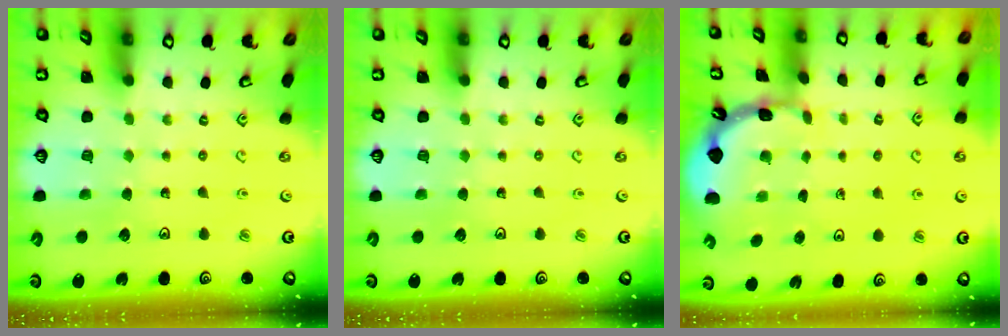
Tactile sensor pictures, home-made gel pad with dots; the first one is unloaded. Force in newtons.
{"total": 0.0}
{"total": 1.7, "press": 1.7, "slide": 0.1}